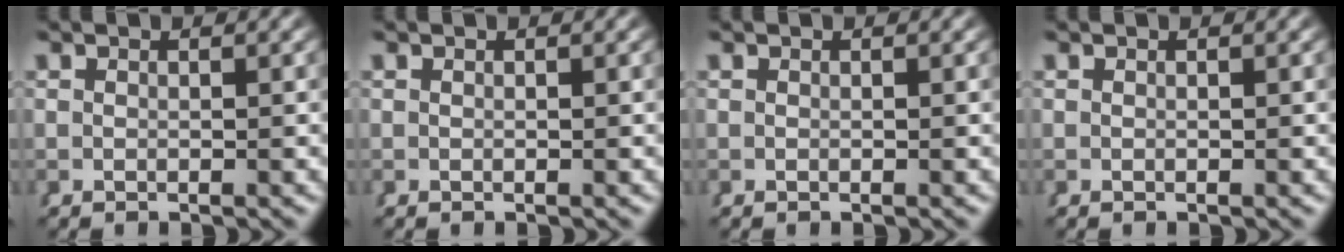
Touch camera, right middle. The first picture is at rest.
{"total": 0.0}
{"total": 0.0}
{"total": 0.0}